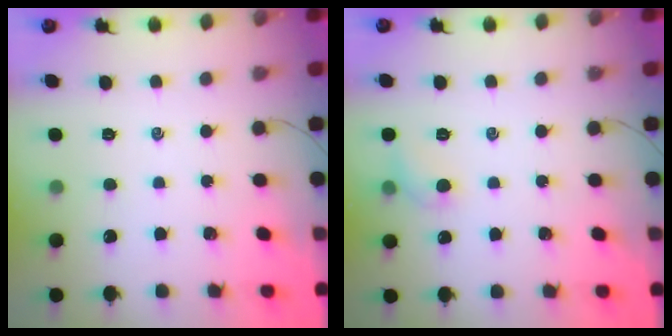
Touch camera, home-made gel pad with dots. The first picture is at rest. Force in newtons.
{"total": 6.0, "press": 5.8, "slide": 1.4}